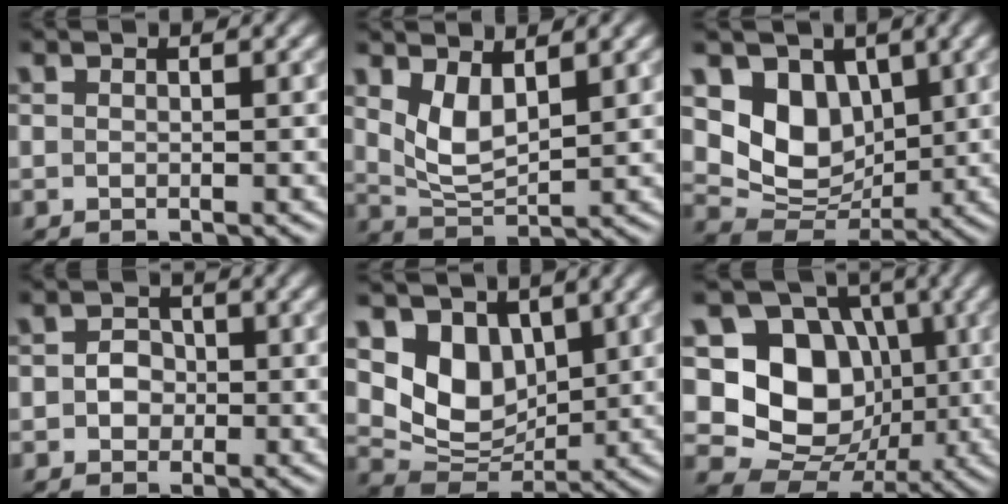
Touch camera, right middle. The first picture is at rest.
{"total": 3.7, "force": [1.7, 1.7, 2.8], "torque": [-0.063, -0.008, 0.040]}
{"total": 6.3, "force": [2.0, 4.9, 3.5], "torque": [-0.062, -0.017, 0.035]}
{"total": 2.1, "force": [-0.2, 1.8, 1.0], "torque": [-0.001, 0.001, -0.014]}
{"total": 5.9, "force": [2.3, 4.4, 3.3], "torque": [-0.062, -0.018, 0.042]}
{"total": 10.0, "force": [0.6, 8.3, 5.6], "torque": [-0.086, -0.008, -0.009]}